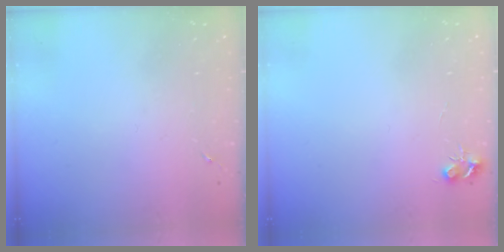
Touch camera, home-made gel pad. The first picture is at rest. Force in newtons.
{"total": 5.3, "press": 5.3, "slide": 0.7}